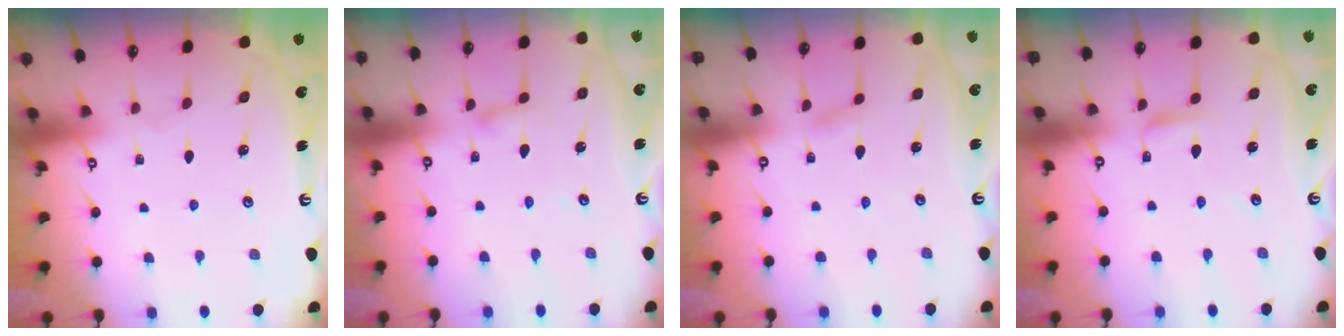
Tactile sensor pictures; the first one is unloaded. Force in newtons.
{"total": 2.4, "press": 2.4, "slide": 0.1}
{"total": 2.2, "press": 2.2, "slide": 0.3}
{"total": 2.7, "press": 2.7, "slide": 0.2}